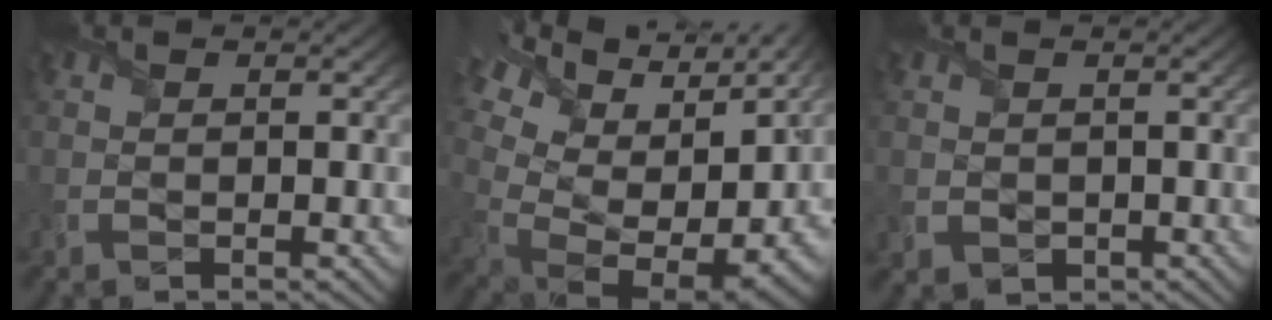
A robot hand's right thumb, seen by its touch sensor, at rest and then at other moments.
{"total": 17.0, "force": [3.2, 11.2, 12.3], "torque": [-0.207, -0.001, 0.111]}
{"total": 1.3, "force": [0.0, 1.2, 0.2], "torque": [-0.020, -0.004, -0.002]}